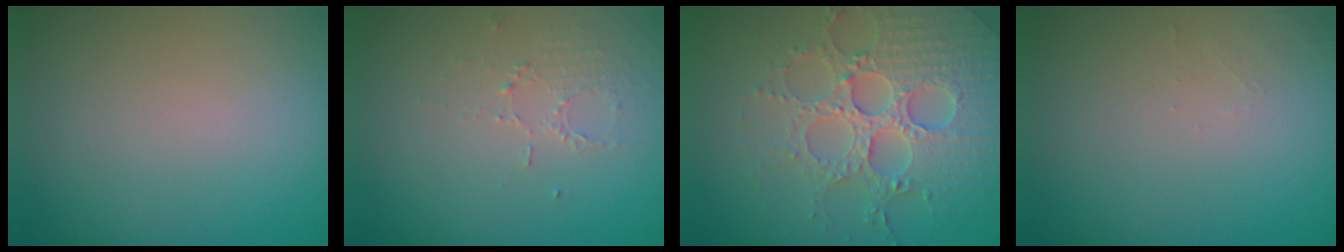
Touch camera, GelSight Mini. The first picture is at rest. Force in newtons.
{"total": 1.3, "press": 0.6, "slide": 1.1}
{"total": 5.3, "press": 5.1, "slide": 1.2}
{"total": 0.7, "press": 0.7, "slide": 0.1}